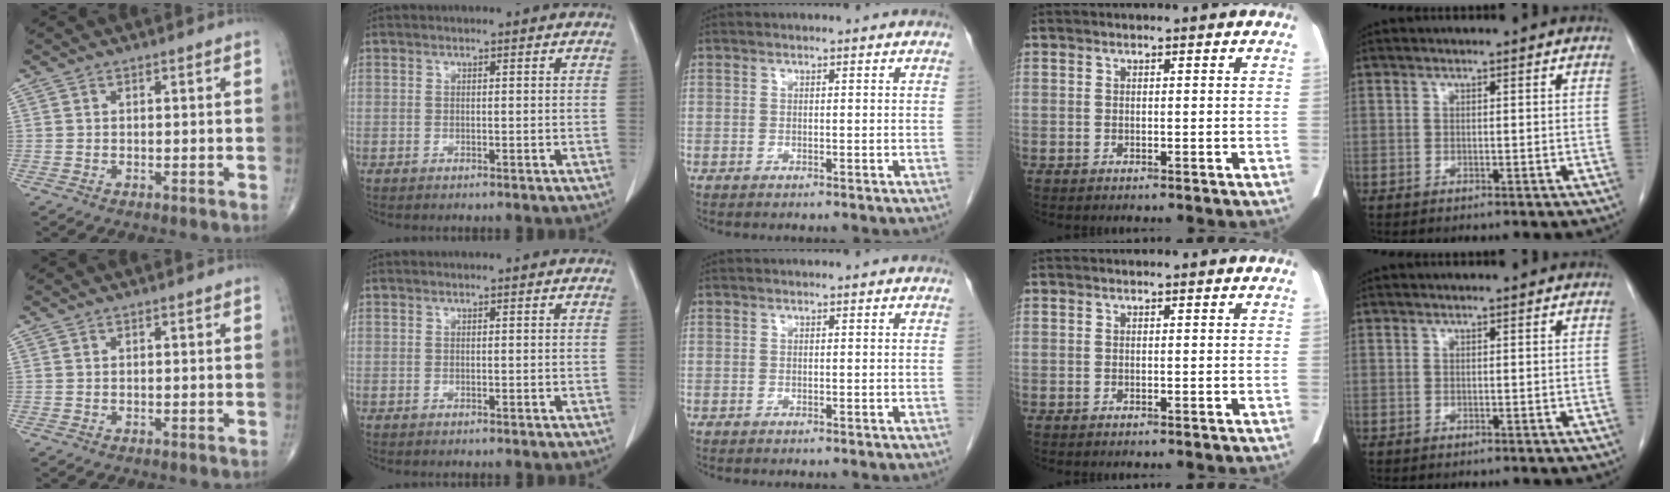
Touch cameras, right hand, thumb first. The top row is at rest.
{}